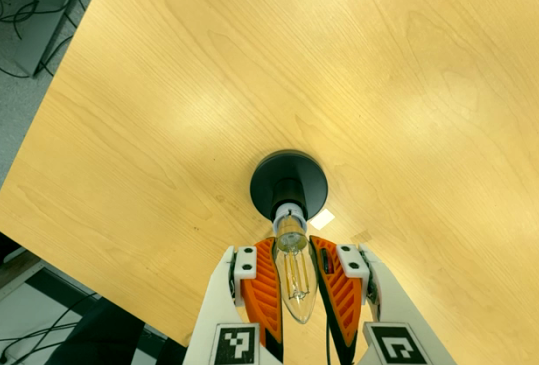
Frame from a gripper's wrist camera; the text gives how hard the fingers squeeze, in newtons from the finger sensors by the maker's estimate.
{"total": 18.7, "left": 19.0, "right": 18.4}